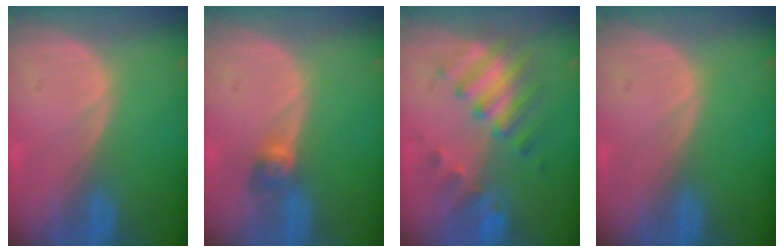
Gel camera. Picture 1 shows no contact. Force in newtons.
{"total": 2.7, "press": 2.5, "slide": 0.9}
{"total": 7.1, "press": 6.9, "slide": 1.7}
{"total": 0.0}